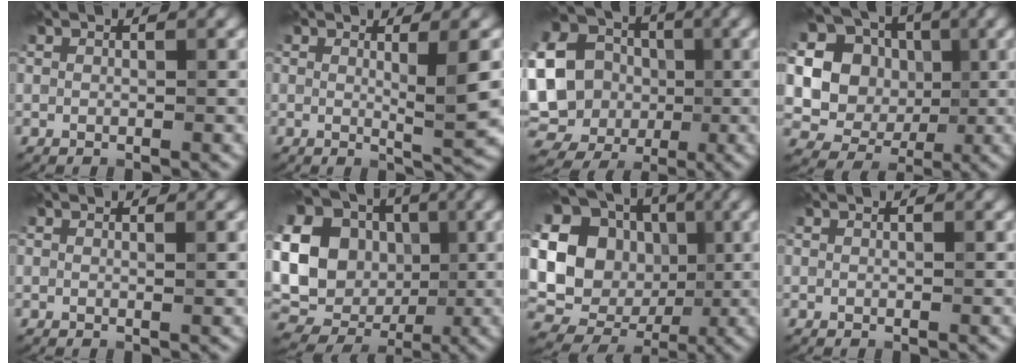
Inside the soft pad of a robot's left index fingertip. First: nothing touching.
{"total": 4.4, "force": [0.6, 0.7, 4.4], "torque": [-0.060, -0.006, 0.009]}
{"total": 23.0, "force": [0.0, 21.3, 8.7], "torque": [-0.216, 0.008, -0.053]}
{"total": 17.4, "force": [3.3, 15.8, 6.5], "torque": [-0.158, 0.017, 0.044]}
{"total": 0.5, "force": [0.2, 0.1, 0.5], "torque": [-0.006, -0.001, 0.000]}
{"total": 22.4, "force": [2.8, 19.6, 10.4], "torque": [-0.237, 0.021, 0.008]}
{"total": 19.7, "force": [3.2, 17.4, 8.7], "torque": [-0.195, 0.036, 0.025]}
{"total": 0.0}